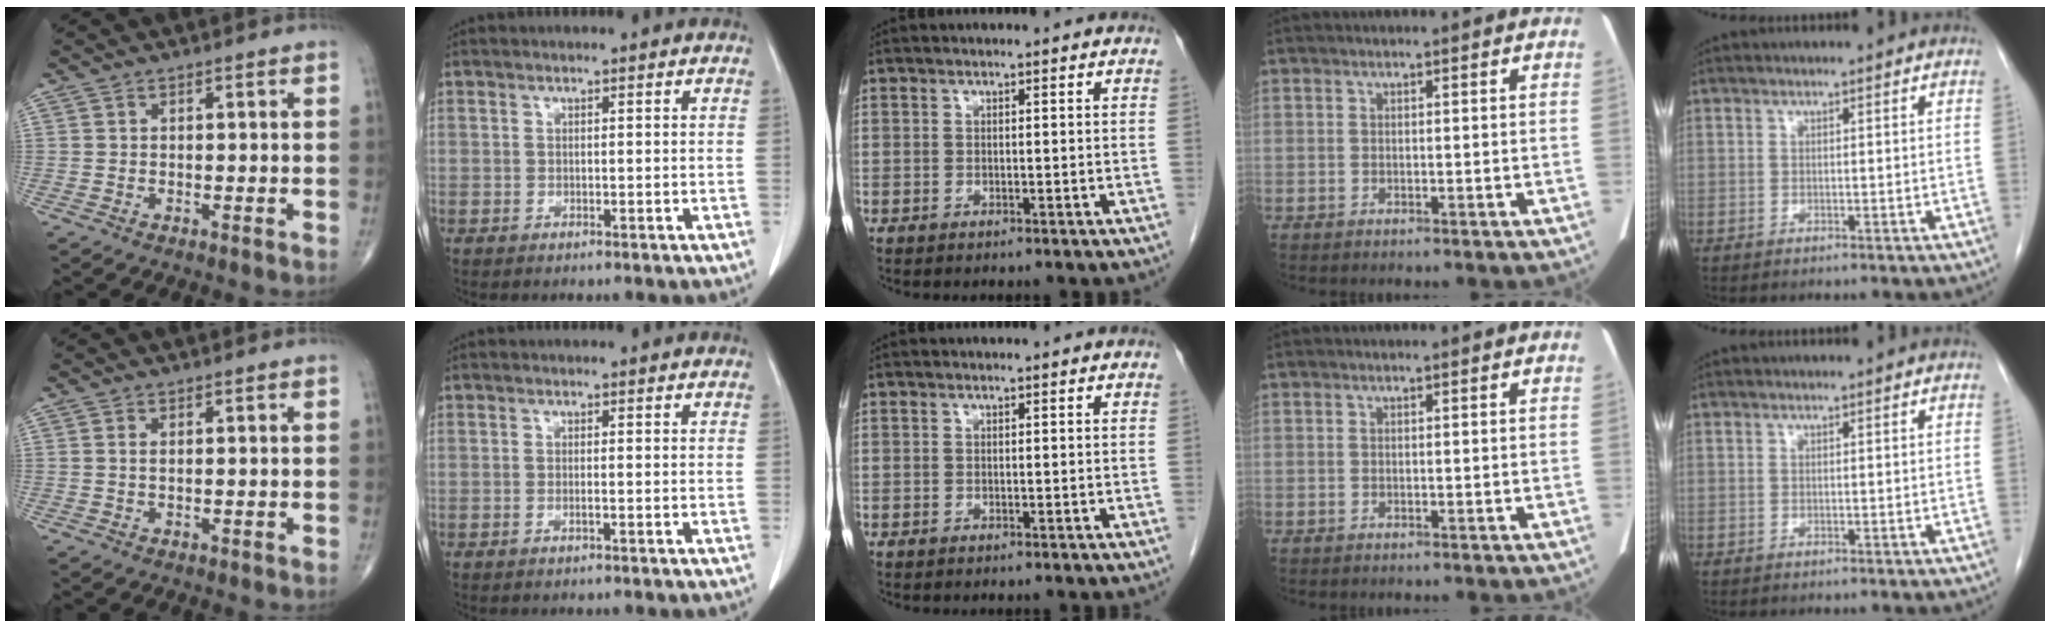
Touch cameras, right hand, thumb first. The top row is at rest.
{"thumb": {"total": 0.9, "force": [0.2, 0.4, 0.7], "torque": [-0.021, 0.003, 0.005]}, "index": {"total": 0.6, "force": [-0.1, 0.0, 0.6], "torque": [-0.011, 0.001, 0.001]}}